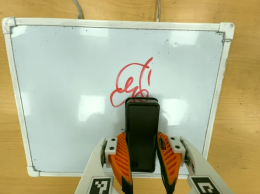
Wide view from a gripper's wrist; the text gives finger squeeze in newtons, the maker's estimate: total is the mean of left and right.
{"total": 10.4, "left": 7.1, "right": 13.6}